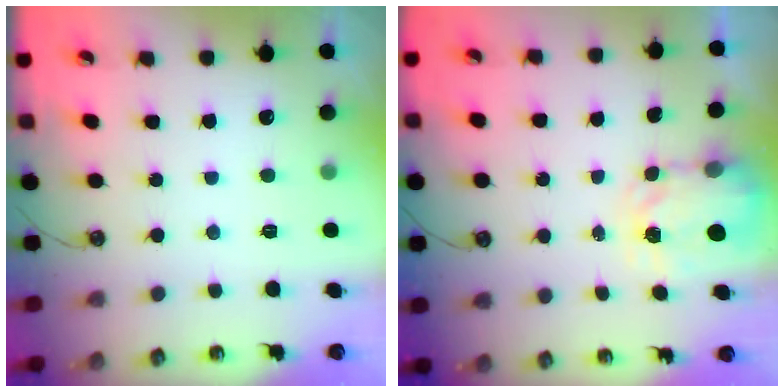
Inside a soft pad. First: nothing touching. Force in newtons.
{"total": 3.8, "press": 3.8, "slide": 0.5}